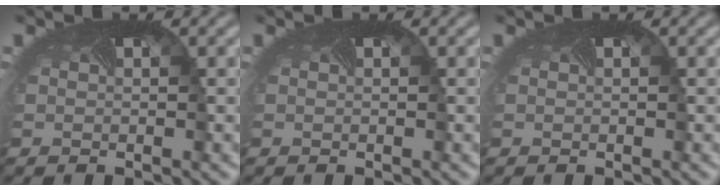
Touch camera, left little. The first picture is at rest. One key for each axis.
{"total": 0.0}
{"total": 0.0}